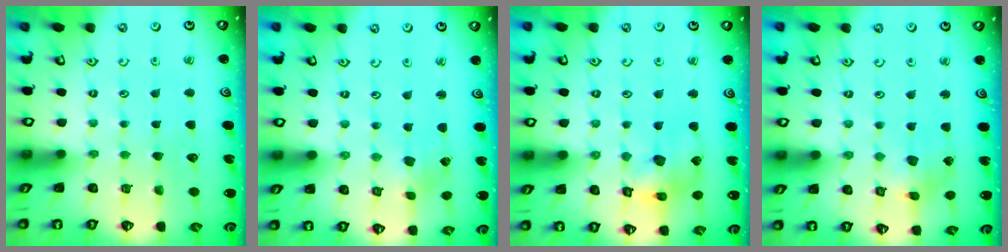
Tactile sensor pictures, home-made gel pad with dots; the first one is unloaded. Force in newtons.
{"total": 2.0, "press": 2.0, "slide": 0.4}
{"total": 12.9, "press": 12.8, "slide": 1.6}
{"total": 4.8, "press": 4.7, "slide": 0.6}